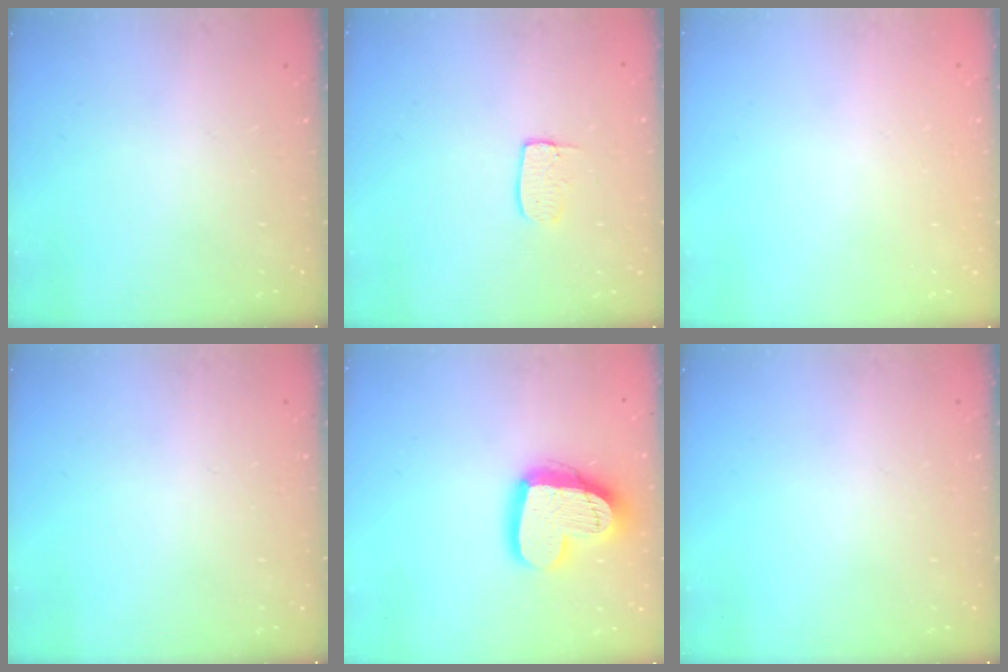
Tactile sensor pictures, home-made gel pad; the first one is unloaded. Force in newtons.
{"total": 6.0, "press": 6.0, "slide": 0.4}
{"total": 0.0}
{"total": 0.0}
{"total": 18.4, "press": 18.3, "slide": 1.6}
{"total": 0.0}